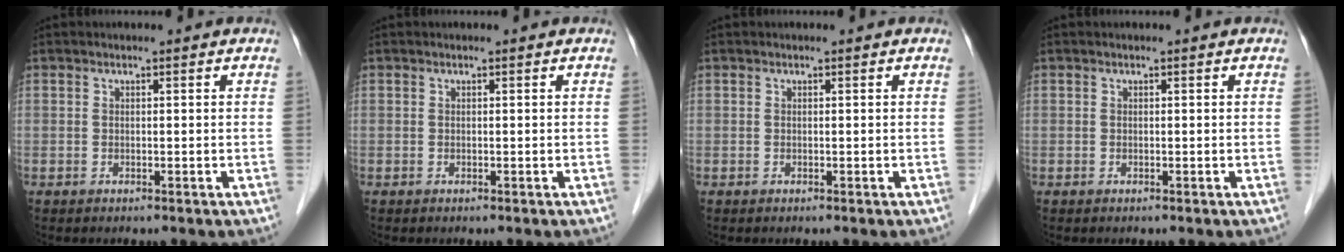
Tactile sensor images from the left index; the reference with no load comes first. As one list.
[{"total": 0.0}, {"total": 0.0}, {"total": 0.0}]